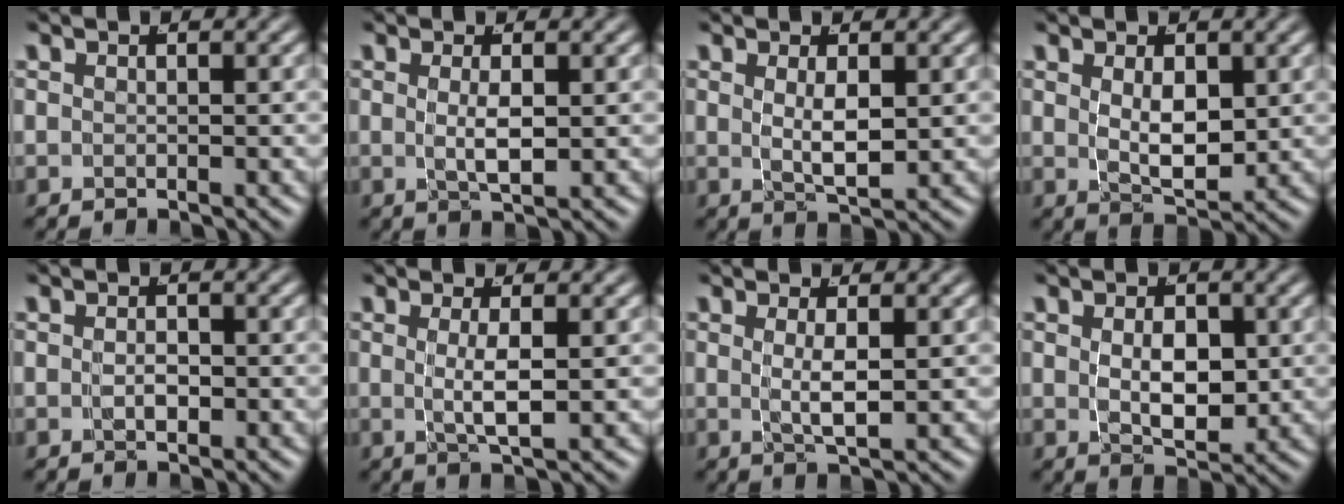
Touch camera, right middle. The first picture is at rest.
{"total": 2.2, "force": [0.0, 0.1, 2.2], "torque": [-0.045, -0.014, 0.009]}
{"total": 2.8, "force": [0.3, 0.4, 2.8], "torque": [-0.049, -0.016, 0.018]}
{"total": 3.6, "force": [0.4, 1.4, 3.2], "torque": [-0.054, -0.025, 0.020]}
{"total": 1.0, "force": [-0.4, 0.4, 0.9], "torque": [-0.021, -0.009, -0.002]}
{"total": 2.9, "force": [0.0, 0.1, 2.9], "torque": [-0.059, -0.015, 0.009]}
{"total": 2.6, "force": [0.1, 0.1, 2.5], "torque": [-0.052, -0.016, 0.013]}
{"total": 3.7, "force": [0.2, 1.7, 3.3], "torque": [-0.057, -0.026, 0.017]}